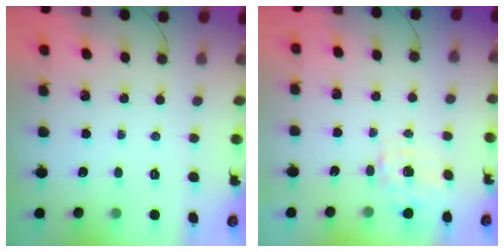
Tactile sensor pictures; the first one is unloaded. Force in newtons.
{"total": 1.2, "press": 1.1, "slide": 0.5}